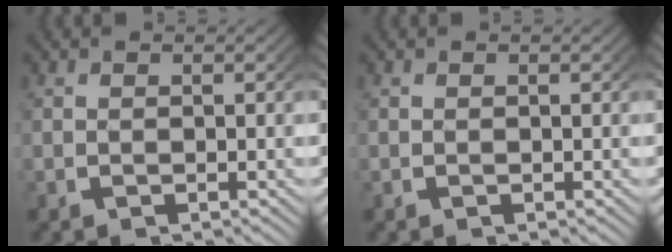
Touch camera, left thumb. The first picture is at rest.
{"total": 0.0}